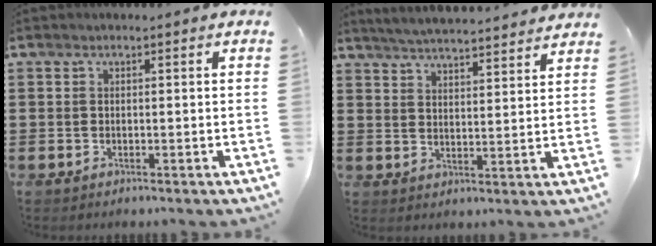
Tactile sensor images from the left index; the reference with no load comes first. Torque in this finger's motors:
{"motor_torque": [1.58, -0.56, 0.31, 0.10]}